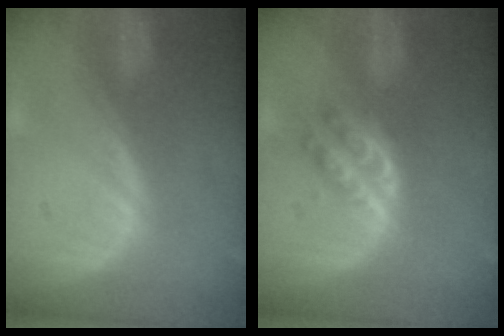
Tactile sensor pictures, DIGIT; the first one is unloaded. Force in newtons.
{"total": 4.2, "press": 4.2, "slide": 0.1}